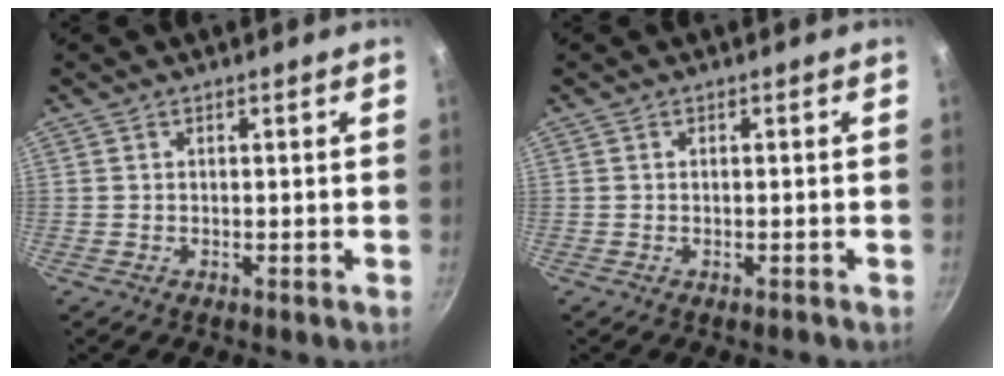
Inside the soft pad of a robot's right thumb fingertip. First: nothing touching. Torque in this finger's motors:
{"motor_torque": [-0.41, -0.11, -0.34, -0.14, -0.03]}